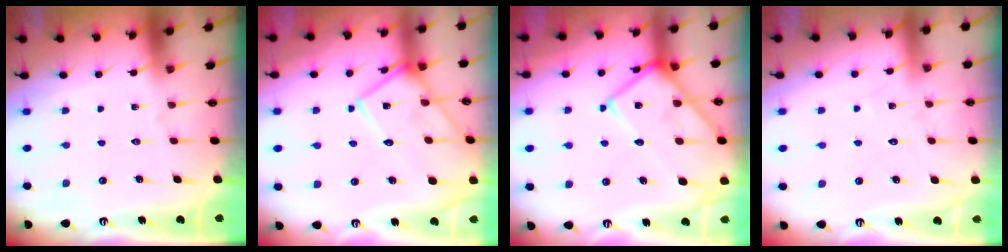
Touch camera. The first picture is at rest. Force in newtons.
{"total": 15.9, "press": 15.9, "slide": 1.0}
{"total": 17.2, "press": 17.2, "slide": 1.6}
{"total": 4.4, "press": 4.4, "slide": 0.5}